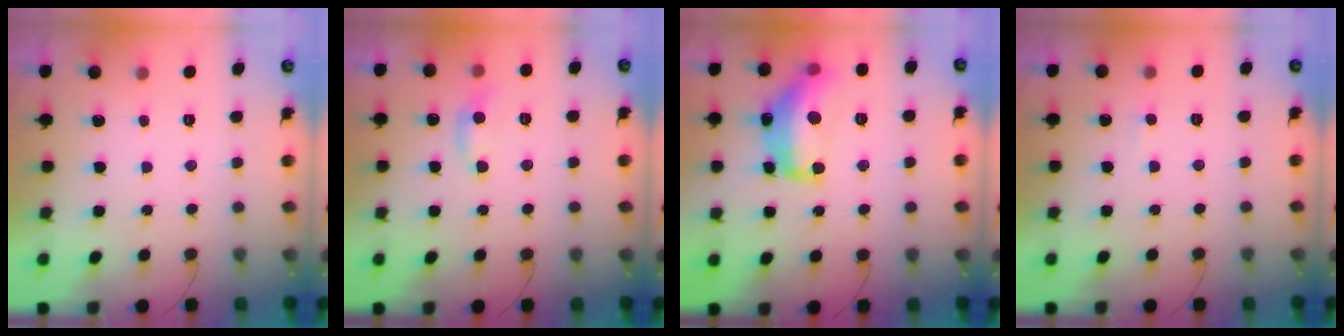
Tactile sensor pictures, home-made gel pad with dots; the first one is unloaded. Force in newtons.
{"total": 5.1, "press": 5.1, "slide": 0.7}
{"total": 17.4, "press": 17.3, "slide": 1.1}
{"total": 3.1, "press": 3.1, "slide": 0.3}